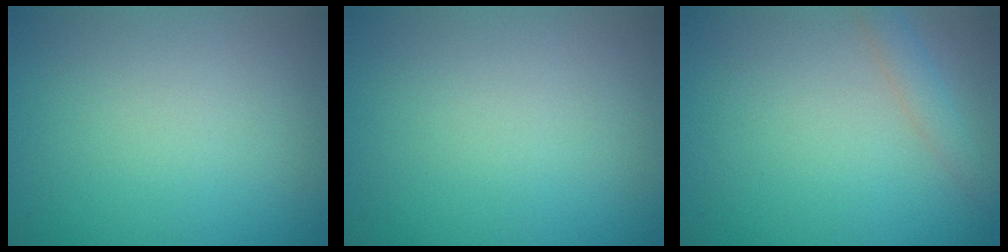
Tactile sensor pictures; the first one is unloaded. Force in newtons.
{"total": 0.0}
{"total": 1.6, "press": 1.6, "slide": 0.0}